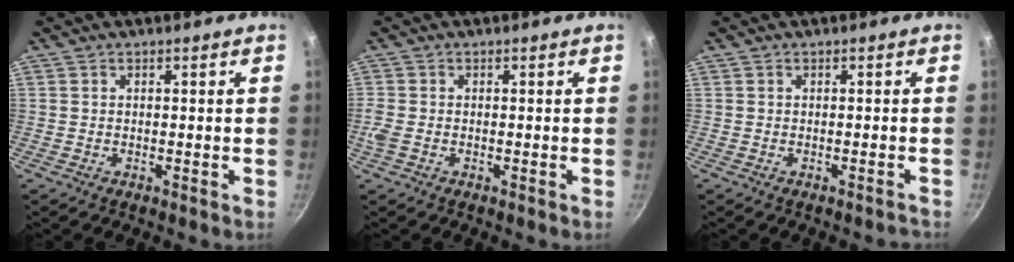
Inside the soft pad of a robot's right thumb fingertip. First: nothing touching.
{"total": 2.1, "force": [-0.6, 1.4, 1.4], "torque": [-0.034, 0.001, -0.014]}
{"total": 1.2, "force": [-1.1, 0.2, 0.5], "torque": [-0.004, 0.024, -0.003]}